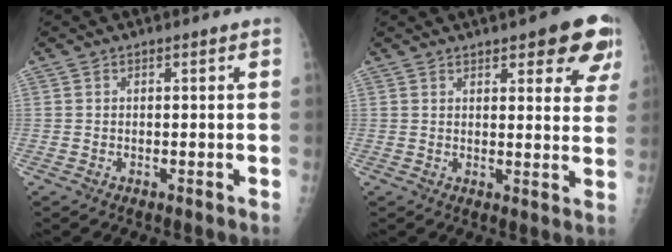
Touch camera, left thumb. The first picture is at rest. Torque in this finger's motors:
{"motor_torque": [-0.03, 0.43, 0.05, -0.14, 0.08]}